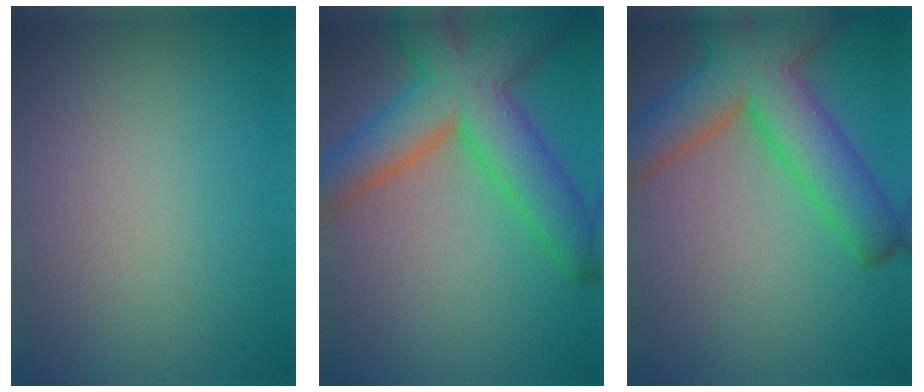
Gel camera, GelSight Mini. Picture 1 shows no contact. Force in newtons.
{"total": 10.2, "press": 10.2, "slide": 0.6}
{"total": 9.6, "press": 9.6, "slide": 0.7}